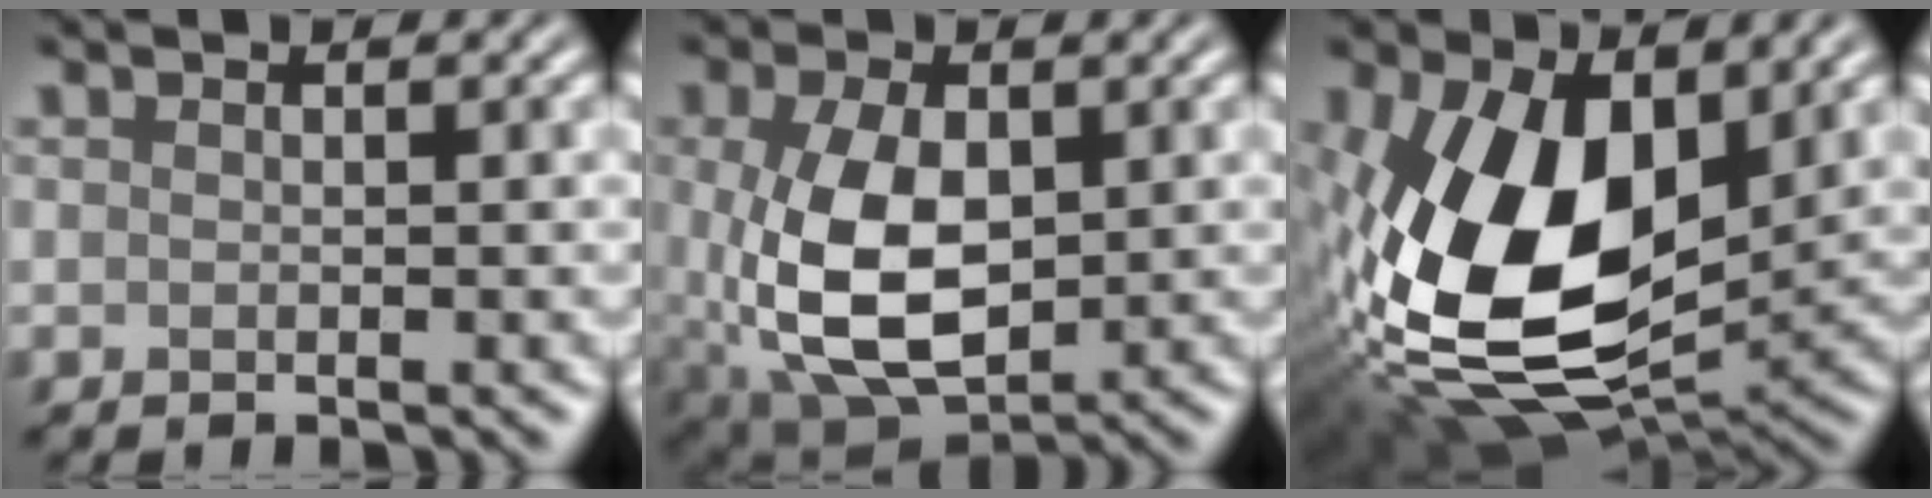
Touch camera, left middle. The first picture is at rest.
{"total": 9.3, "force": [-0.2, 5.5, 7.6], "torque": [-0.177, -0.015, 0.008]}
{"total": 14.7, "force": [1.5, 8.5, 11.9], "torque": [-0.233, -0.036, 0.029]}